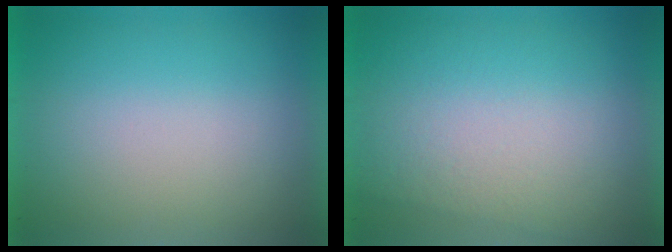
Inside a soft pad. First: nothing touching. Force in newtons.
{"total": 3.1}